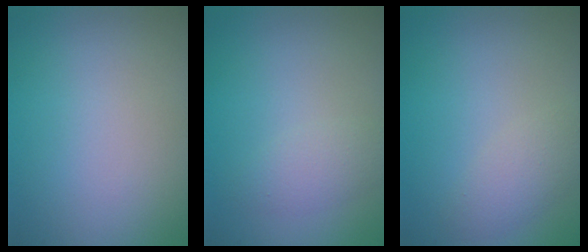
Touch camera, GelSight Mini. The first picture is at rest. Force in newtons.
{"total": 1.8, "press": 1.8, "slide": 0.1}
{"total": 2.1, "press": 2.1, "slide": 0.1}